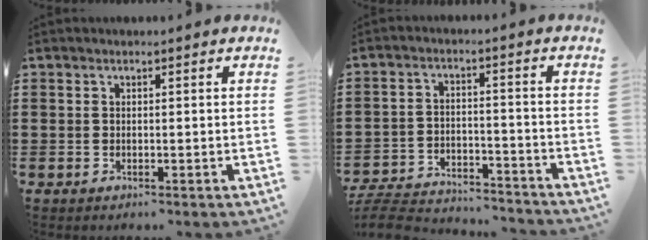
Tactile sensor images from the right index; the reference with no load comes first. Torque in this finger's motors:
{"motor_torque": [-2.14, 0.00, -1.05, -0.21]}